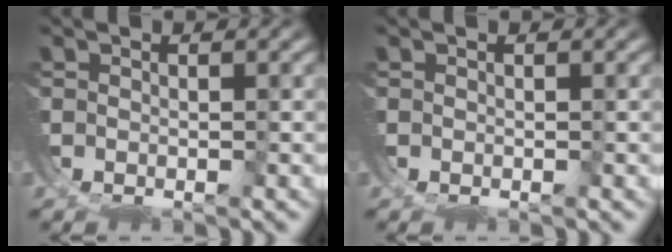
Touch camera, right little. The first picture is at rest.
{"total": 0.0}